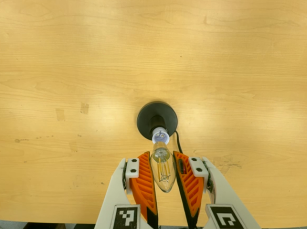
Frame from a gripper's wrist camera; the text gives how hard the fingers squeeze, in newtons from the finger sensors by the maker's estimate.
{"total": 12.7, "left": 13.7, "right": 11.8}